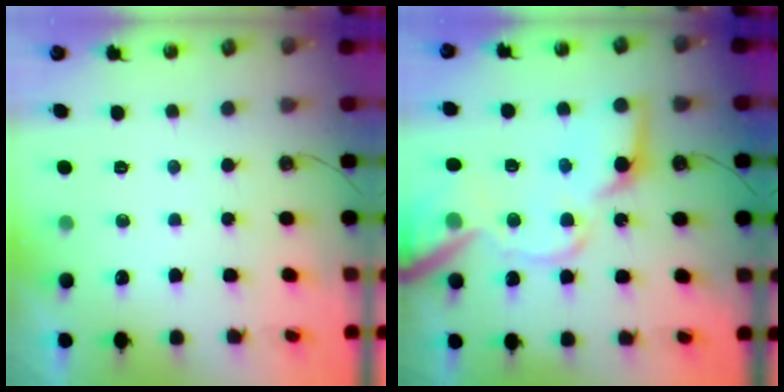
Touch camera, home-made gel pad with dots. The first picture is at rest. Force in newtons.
{"total": 22.9, "press": 22.6, "slide": 3.3}